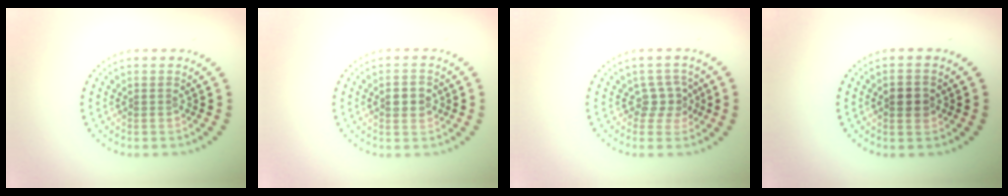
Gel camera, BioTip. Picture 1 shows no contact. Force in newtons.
{"total": 2.6, "press": 2.6, "slide": 0.2}
{"total": 2.0, "press": 1.6, "slide": 1.3}
{"total": 2.2, "press": 2.2, "slide": 0.1}